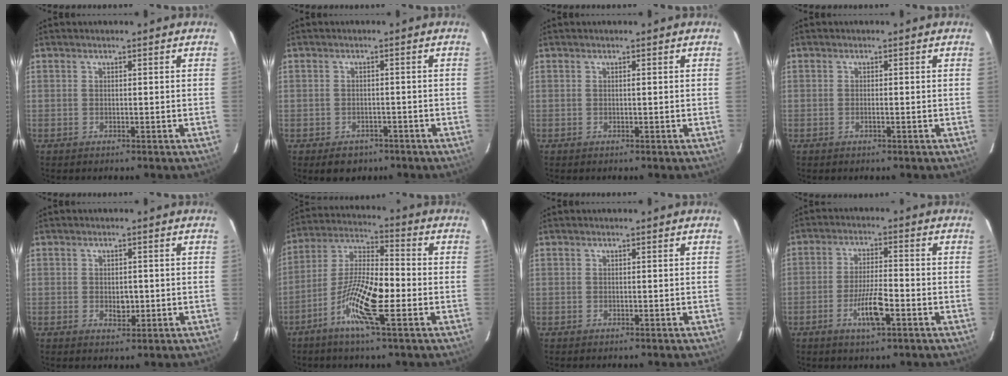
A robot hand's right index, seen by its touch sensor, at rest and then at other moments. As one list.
[{"total": 3.6, "force": [-2.3, 2.6, 1.0], "torque": [-0.013, 0.005, -0.024]}, {"total": 0.0}, {"total": 0.7, "force": [-0.3, 0.1, 0.6], "torque": [-0.014, 0.000, -0.004]}, {"total": 2.5, "force": [-0.4, 1.4, 1.9], "torque": [-0.030, -0.001, -0.001]}, {"total": 12.7, "force": [-4.8, 1.5, 11.6], "torque": [-0.228, -0.004, -0.096]}, {"total": 0.0}, {"total": 6.7, "force": [-2.8, 1.2, 5.9], "torque": [-0.112, -0.005, -0.051]}]